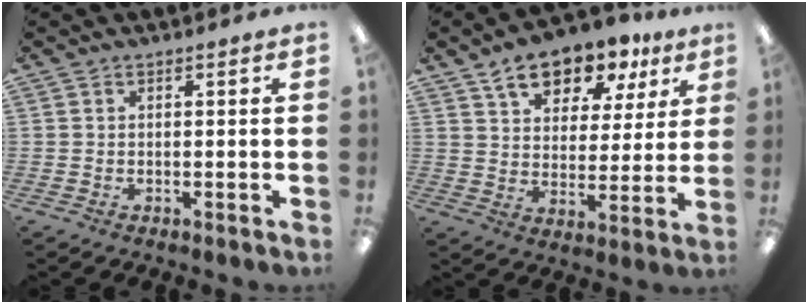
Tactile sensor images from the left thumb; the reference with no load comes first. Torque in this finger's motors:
{"motor_torque": [0.61, 0.99, 1.36, -1.37, 0.00]}